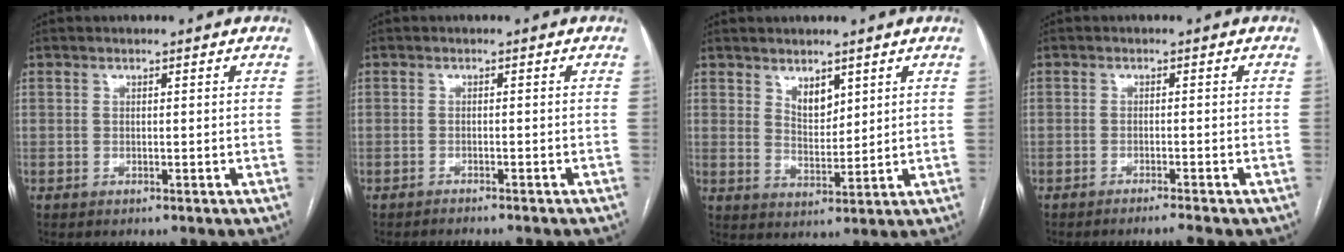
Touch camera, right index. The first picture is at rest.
{"total": 6.2, "force": [-5.7, 0.7, 2.4], "torque": [-0.022, -0.010, -0.068]}
{"total": 4.0, "force": [2.6, 2.0, 2.3], "torque": [-0.041, -0.006, 0.055]}
{"total": 3.6, "force": [-3.2, 0.0, 1.7], "torque": [-0.020, -0.003, -0.041]}